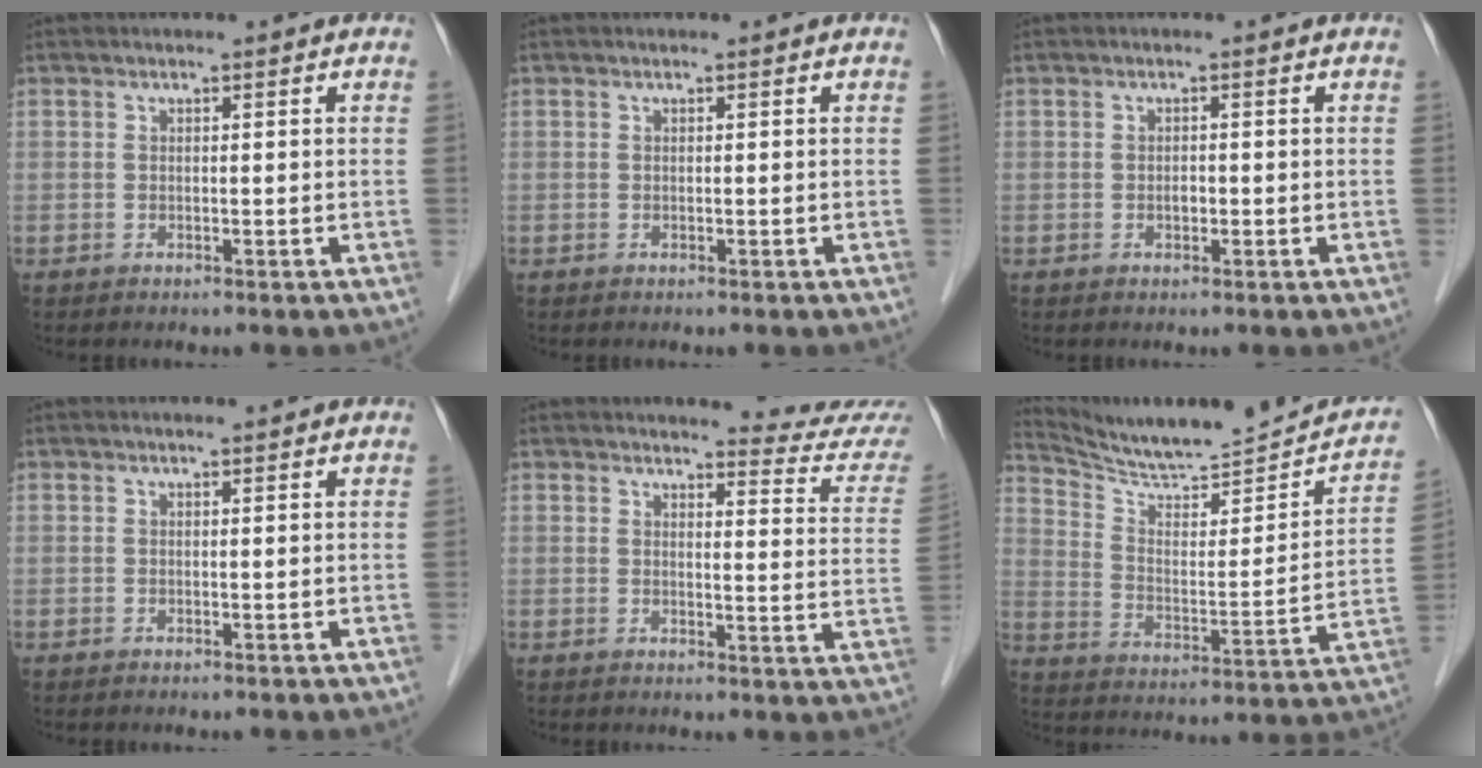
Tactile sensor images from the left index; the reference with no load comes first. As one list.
[{"total": 0.0}, {"total": 0.9, "force": [-0.2, 0.5, 0.6], "torque": [-0.012, 0.001, -0.005]}, {"total": 0.9, "force": [0.8, 0.0, 0.3], "torque": [-0.006, 0.006, 0.014]}, {"total": 10.1, "force": [10.0, -0.8, 0.3], "torque": [-0.001, -0.087, 0.096]}, {"total": 18.3, "force": [17.3, 1.3, 6.0], "torque": [-0.091, -0.045, 0.255]}]